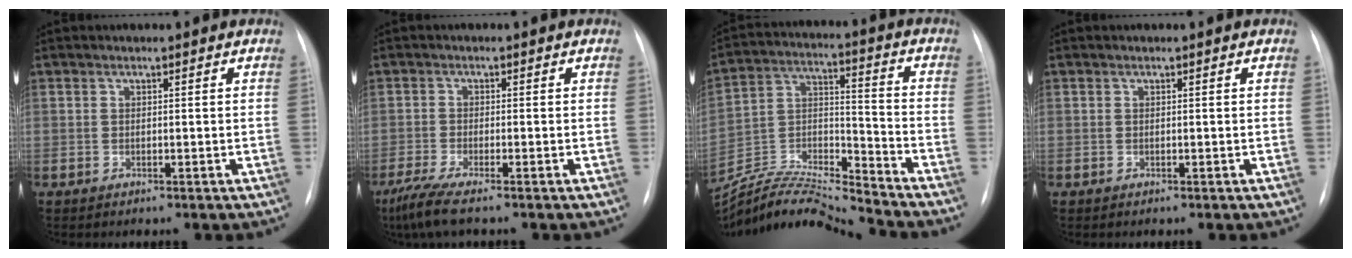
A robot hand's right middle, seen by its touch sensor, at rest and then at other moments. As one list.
[{"total": 4.7, "force": [-3.5, 0.0, 3.2], "torque": [-0.068, -0.016, -0.067]}, {"total": 14.8, "force": [-14.5, -1.1, 2.9], "torque": [-0.052, 0.028, -0.268]}, {"total": 0.0}]